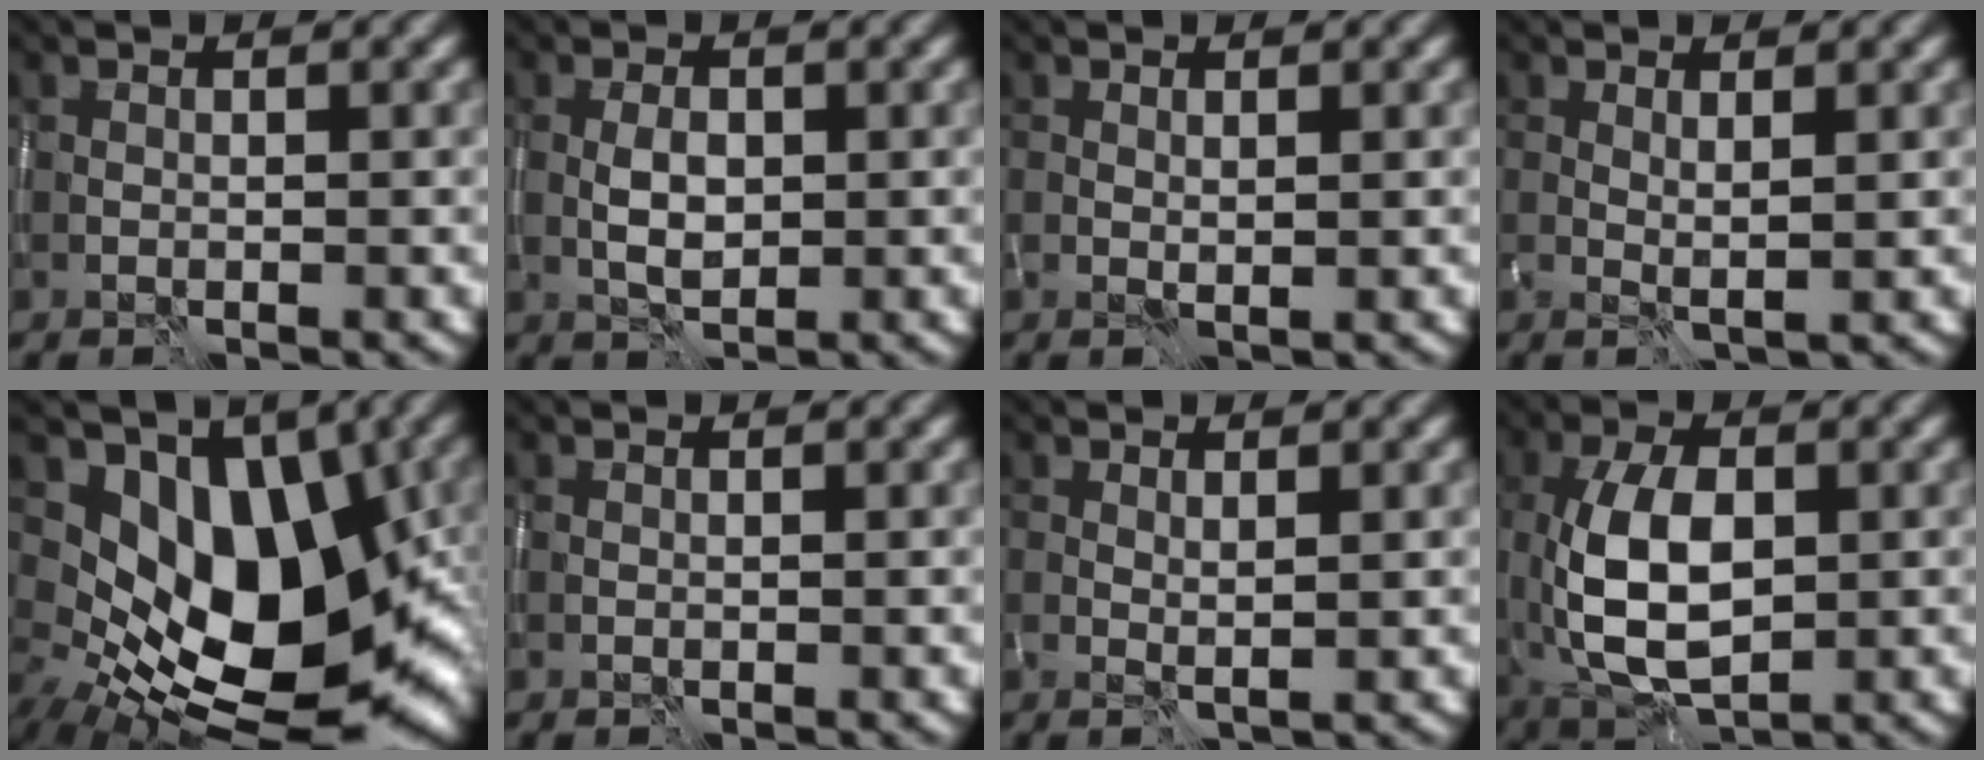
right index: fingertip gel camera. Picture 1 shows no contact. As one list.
[{"total": 2.2, "force": [-0.2, 1.2, 1.8], "torque": [-0.037, -0.001, -0.002]}, {"total": 0.5, "force": [0.3, 0.0, 0.4], "torque": [-0.006, -0.004, 0.005]}, {"total": 1.1, "force": [0.4, 0.1, 1.0], "torque": [-0.016, -0.006, 0.009]}, {"total": 13.9, "force": [1.0, 8.6, 10.9], "torque": [-0.148, -0.023, 0.024]}, {"total": 0.0}, {"total": 0.8, "force": [0.4, 0.1, 0.7], "torque": [-0.012, -0.004, 0.007]}, {"total": 7.4, "force": [-0.3, 3.9, 6.2], "torque": [-0.133, -0.001, -0.003]}]